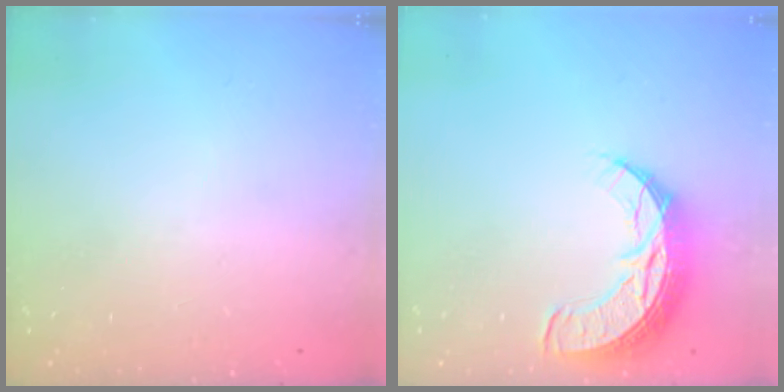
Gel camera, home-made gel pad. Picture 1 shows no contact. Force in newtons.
{"total": 11.5, "press": 11.5, "slide": 0.9}